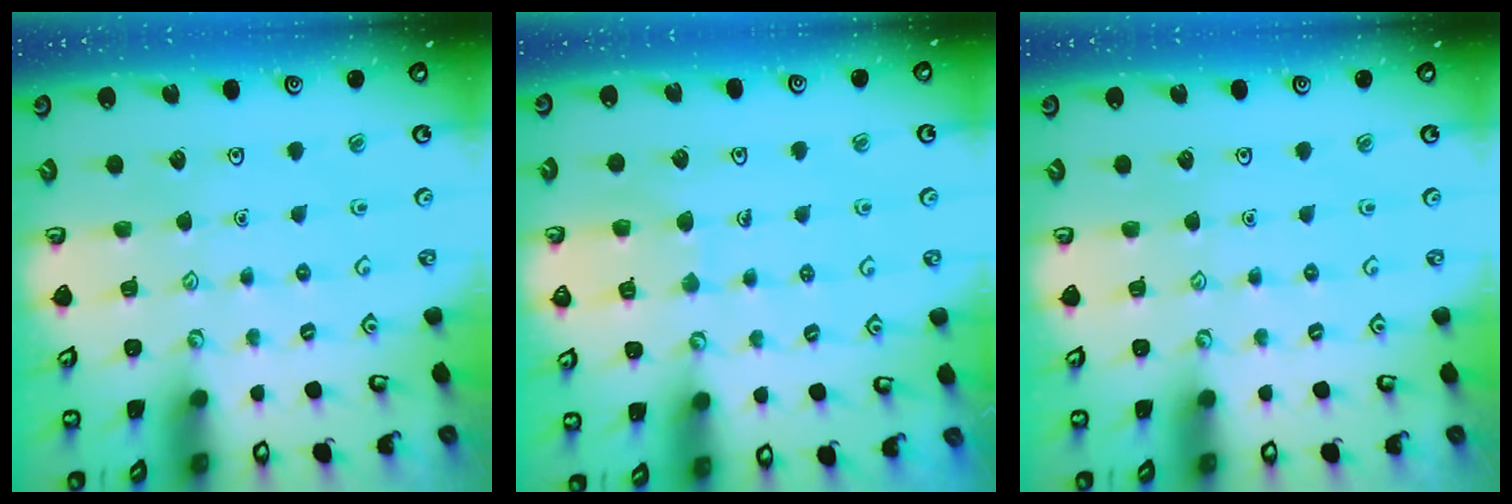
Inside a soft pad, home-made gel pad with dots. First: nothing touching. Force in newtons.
{"total": 6.2, "press": 6.2, "slide": 0.5}
{"total": 0.0}